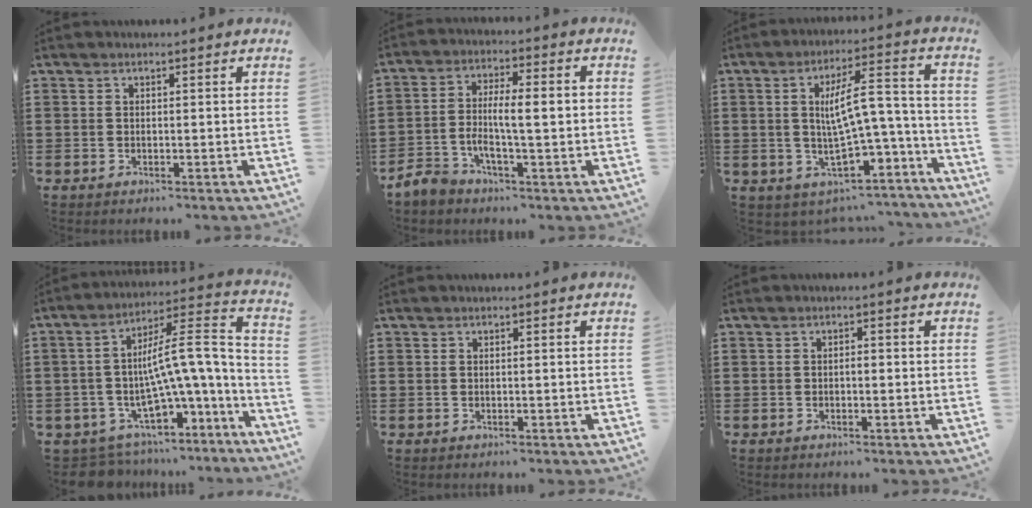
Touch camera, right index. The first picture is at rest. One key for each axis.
{"total": 7.1, "fx": -1.4, "fy": 2.6, "fz": 6.5, "tx": -0.127, "ty": 0.001, "tz": -0.029}
{"total": 9.1, "fx": -1.2, "fy": 4.3, "fz": 7.9, "tx": -0.122, "ty": 0.000, "tz": -0.025}
{"total": 10.5, "fx": -2.2, "fy": 5.2, "fz": 8.8, "tx": -0.146, "ty": -0.019, "tz": -0.039}
{"total": 0.0}
{"total": 0.9, "fx": -0.2, "fy": 0.3, "fz": 0.8, "tx": -0.017, "ty": -0.004, "tz": -0.003}